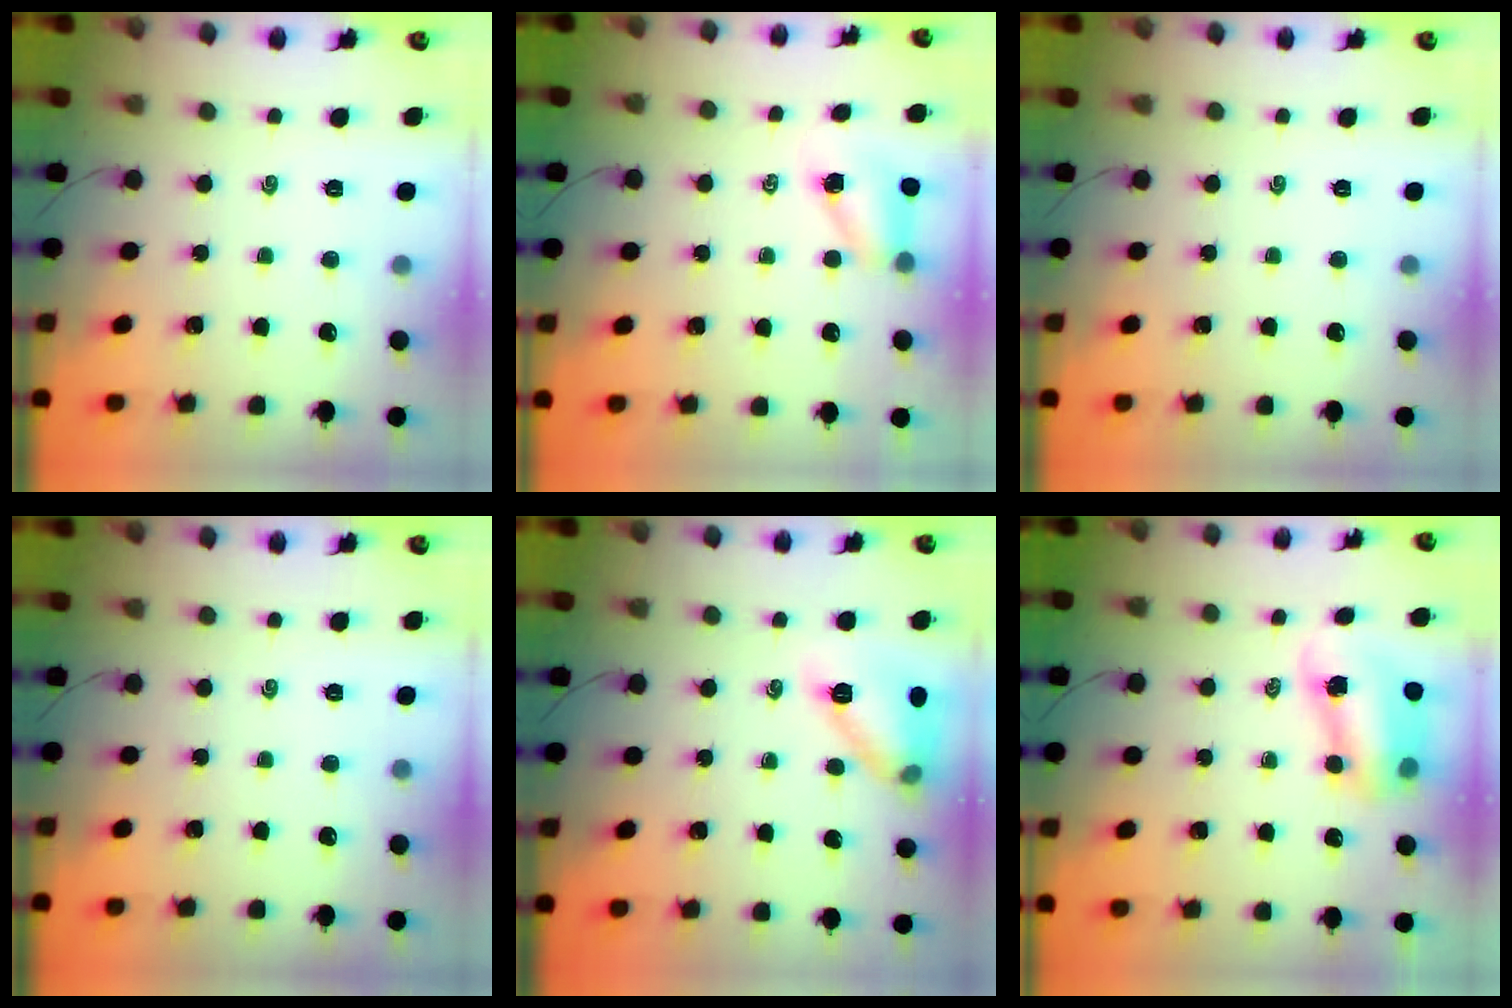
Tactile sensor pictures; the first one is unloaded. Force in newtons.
{"total": 4.9, "press": 4.8, "slide": 0.3}
{"total": 0.0}
{"total": 0.0}
{"total": 12.3, "press": 12.3, "slide": 1.0}
{"total": 8.1, "press": 7.9, "slide": 1.3}